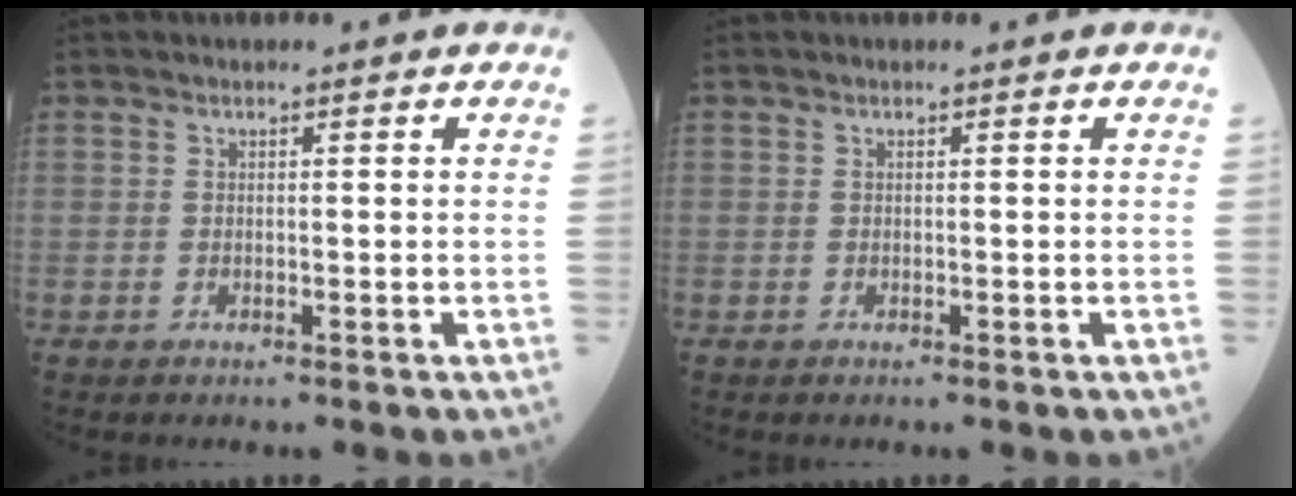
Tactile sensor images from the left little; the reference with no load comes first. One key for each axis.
{"total": 0.0}